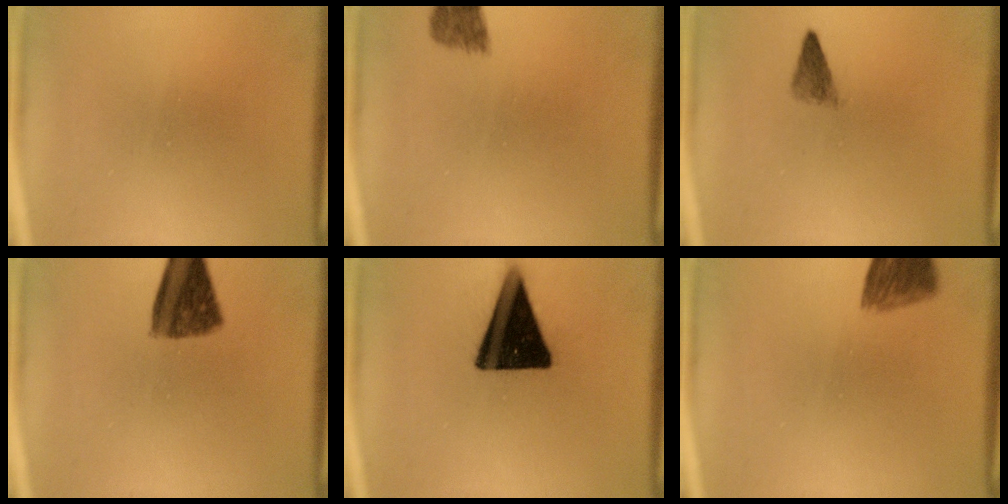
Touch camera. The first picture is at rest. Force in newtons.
{"total": 1.9}
{"total": 2.1}
{"total": 8.2}
{"total": 19.4}
{"total": 6.0}